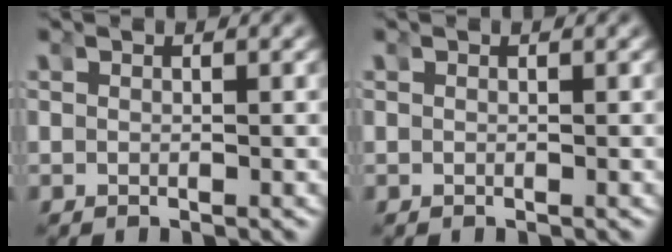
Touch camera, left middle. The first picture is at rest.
{"total": 0.0}